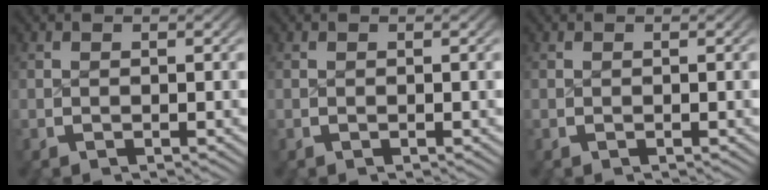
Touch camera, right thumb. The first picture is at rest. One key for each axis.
{"total": 0.0}
{"total": 0.0}